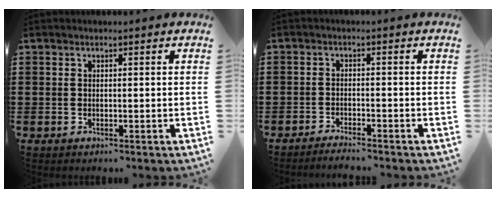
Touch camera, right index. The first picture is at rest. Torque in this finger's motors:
{"motor_torque": [-0.12, 0.20, -0.04, -0.03]}